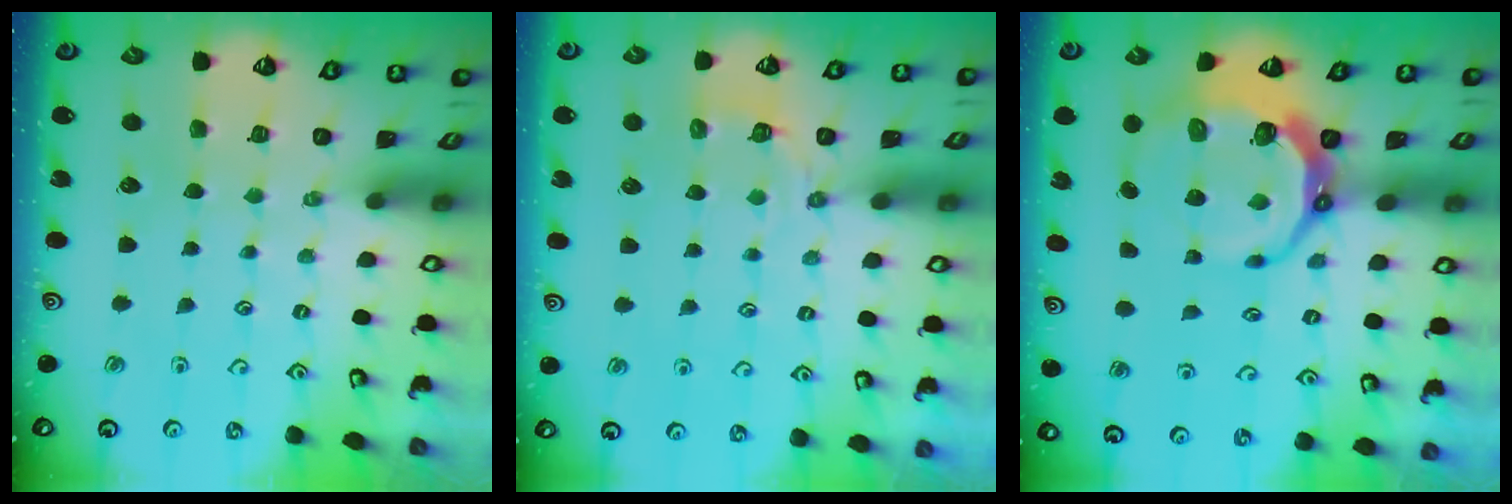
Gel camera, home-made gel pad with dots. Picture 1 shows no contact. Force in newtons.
{"total": 3.7, "press": 2.9, "slide": 2.2}
{"total": 12.3, "press": 11.3, "slide": 4.8}